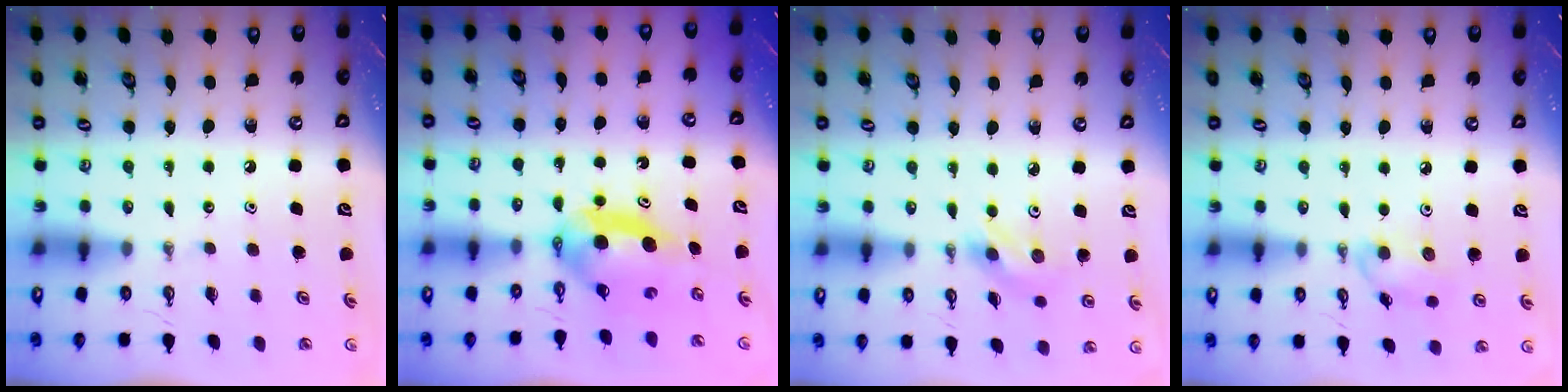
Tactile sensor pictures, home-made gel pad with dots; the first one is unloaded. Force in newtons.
{"total": 6.1, "press": 5.6, "slide": 2.2}
{"total": 4.1, "press": 4.0, "slide": 0.9}
{"total": 6.7, "press": 6.6, "slide": 1.4}